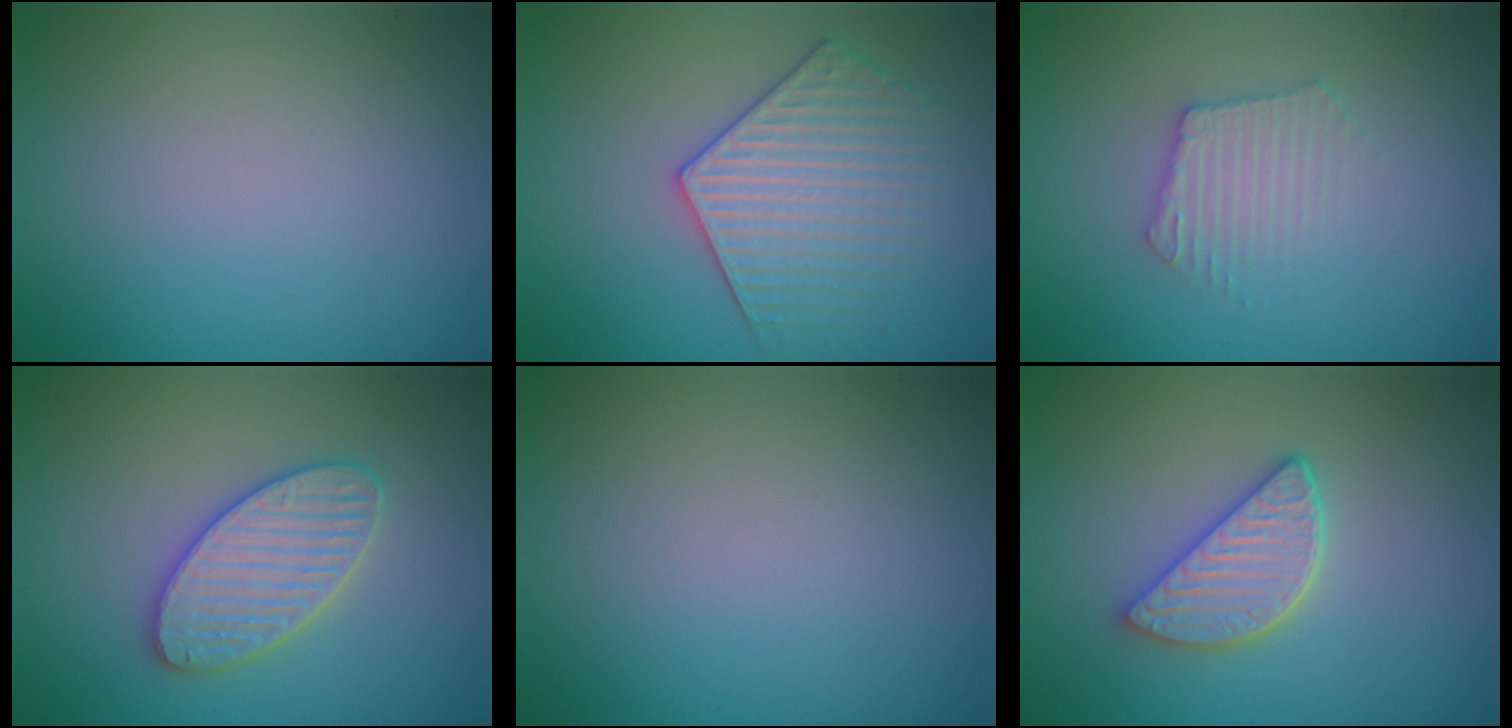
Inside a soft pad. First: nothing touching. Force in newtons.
{"total": 3.6, "press": 3.6, "slide": 0.1}
{"total": 2.4, "press": 2.4, "slide": 0.3}
{"total": 3.9, "press": 3.9, "slide": 0.5}
{"total": 0.0}
{"total": 3.9, "press": 3.3, "slide": 2.1}